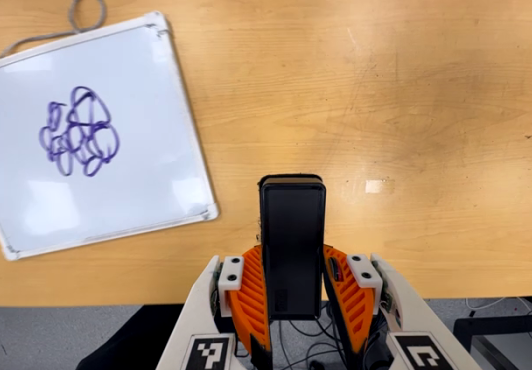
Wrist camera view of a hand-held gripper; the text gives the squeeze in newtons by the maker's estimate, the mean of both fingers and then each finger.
{"total": 5.3, "left": 3.7, "right": 6.8}